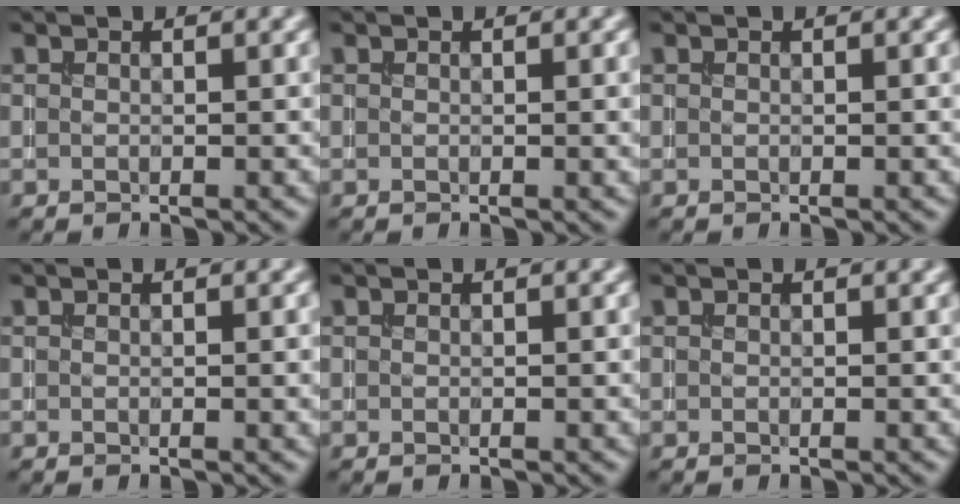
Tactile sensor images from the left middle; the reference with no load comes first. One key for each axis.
{"total": 1.1, "fx": 0.1, "fy": 0.2, "fz": 1.1, "tx": -0.011, "ty": 0.000, "tz": 0.000}
{"total": 0.0}
{"total": 1.0, "fx": 0.0, "fy": 0.2, "fz": 0.9, "tx": -0.009, "ty": 0.000, "tz": 0.000}
{"total": 0.0}
{"total": 0.0}